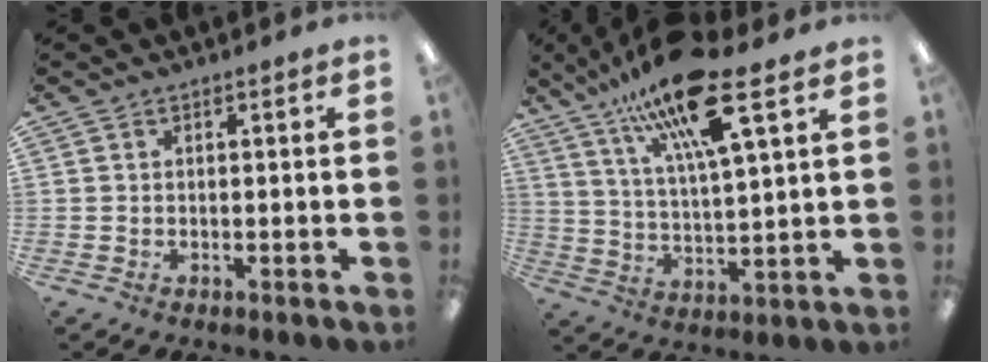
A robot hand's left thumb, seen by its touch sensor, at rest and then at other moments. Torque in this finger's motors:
{"motor_torque": [0.30, 0.34, 1.48, -1.29, 0.42]}